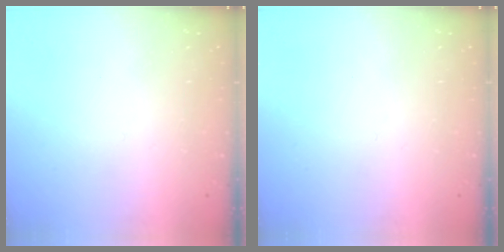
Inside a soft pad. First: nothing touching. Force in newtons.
{"total": 0.0}